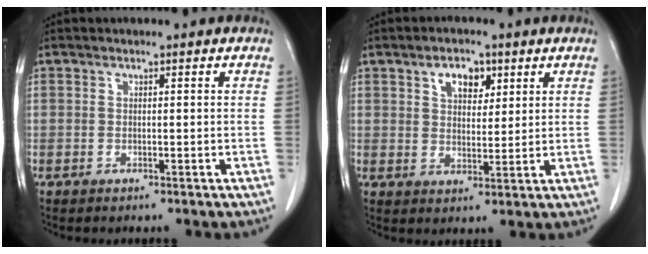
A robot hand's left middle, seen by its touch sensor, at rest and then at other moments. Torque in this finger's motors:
{"motor_torque": [0.62, -0.50, 0.04, 0.04]}